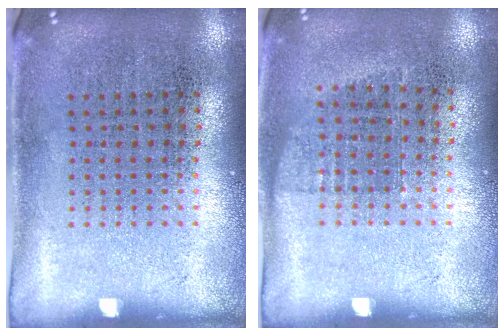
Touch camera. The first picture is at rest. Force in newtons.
{"total": 0.8, "press": 0.7, "slide": 0.4}